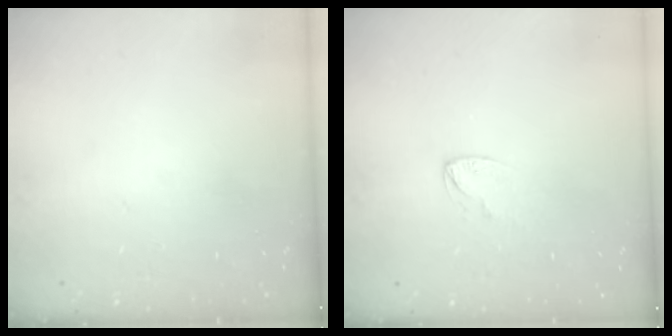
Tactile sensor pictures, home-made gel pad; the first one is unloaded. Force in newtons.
{"total": 2.4, "press": 2.4, "slide": 0.2}